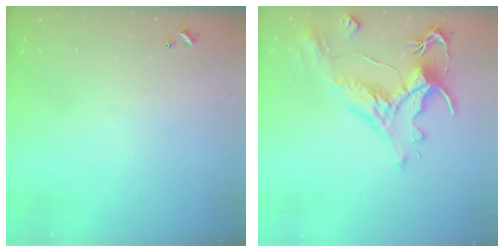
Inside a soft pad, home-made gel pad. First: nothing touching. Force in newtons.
{"total": 1.7, "press": 0.9, "slide": 1.5}